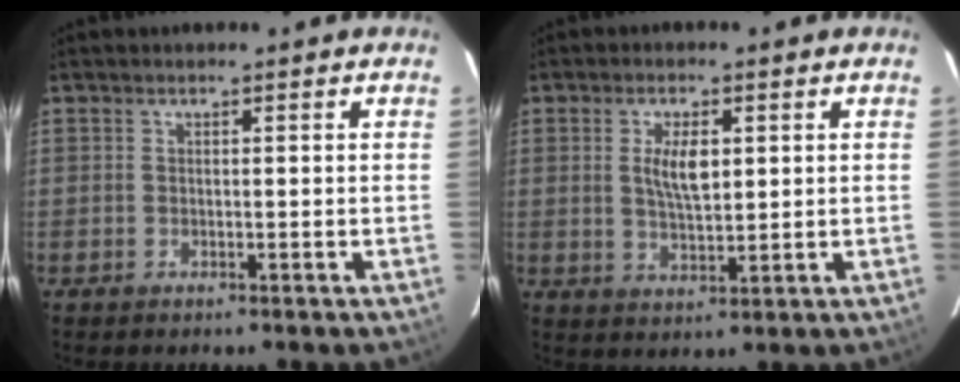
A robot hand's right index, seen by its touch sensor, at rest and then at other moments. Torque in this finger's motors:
{"motor_torque": [0.51, 0.45, 0.21, 0.09]}